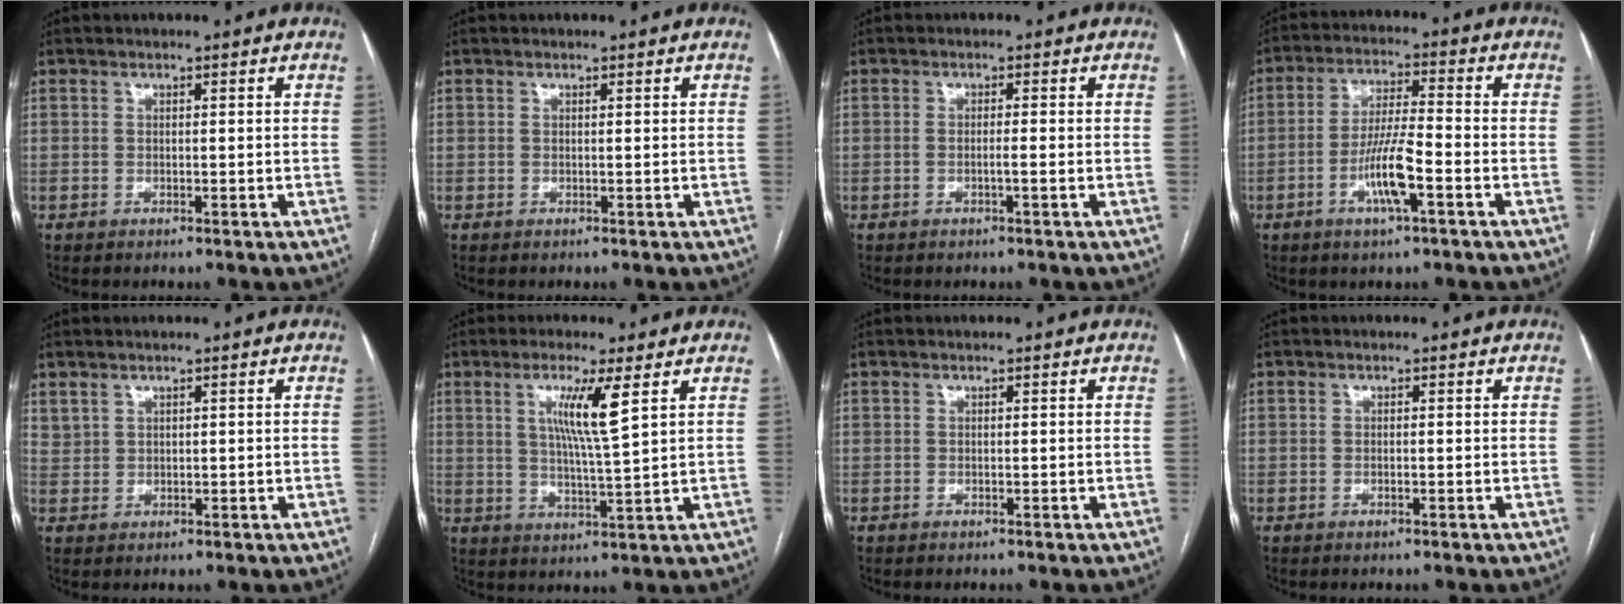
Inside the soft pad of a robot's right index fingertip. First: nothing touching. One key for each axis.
{"total": 0.0}
{"total": 1.3, "fx": -0.5, "fy": -0.2, "fz": 1.2, "tx": -0.021, "ty": 0.000, "tz": -0.010}
{"total": 8.4, "fx": -3.3, "fy": 0.8, "fz": 7.7, "tx": -0.150, "ty": 0.000, "tz": -0.061}
{"total": 1.7, "fx": 1.4, "fy": 1.0, "fz": 0.4, "tx": -0.009, "ty": 0.006, "tz": 0.032}
{"total": 7.2, "fx": 2.8, "fy": -0.6, "fz": 6.6, "tx": -0.123, "ty": -0.009, "tz": 0.053}
{"total": 0.0}
{"total": 0.5, "fx": -0.1, "fy": 0.1, "fz": 0.5, "tx": -0.011, "ty": -0.001, "tz": -0.001}